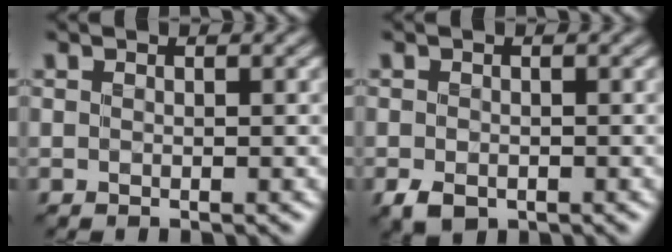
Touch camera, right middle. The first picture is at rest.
{"total": 2.0, "force": [-0.8, 1.4, 1.1], "torque": [-0.027, -0.008, -0.014]}